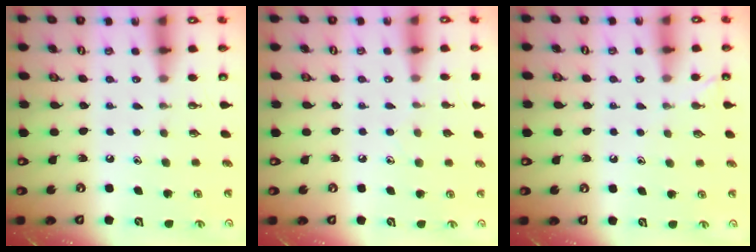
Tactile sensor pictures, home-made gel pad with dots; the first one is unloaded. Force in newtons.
{"total": 6.1, "press": 6.0, "slide": 0.6}
{"total": 3.0, "press": 3.0, "slide": 0.3}